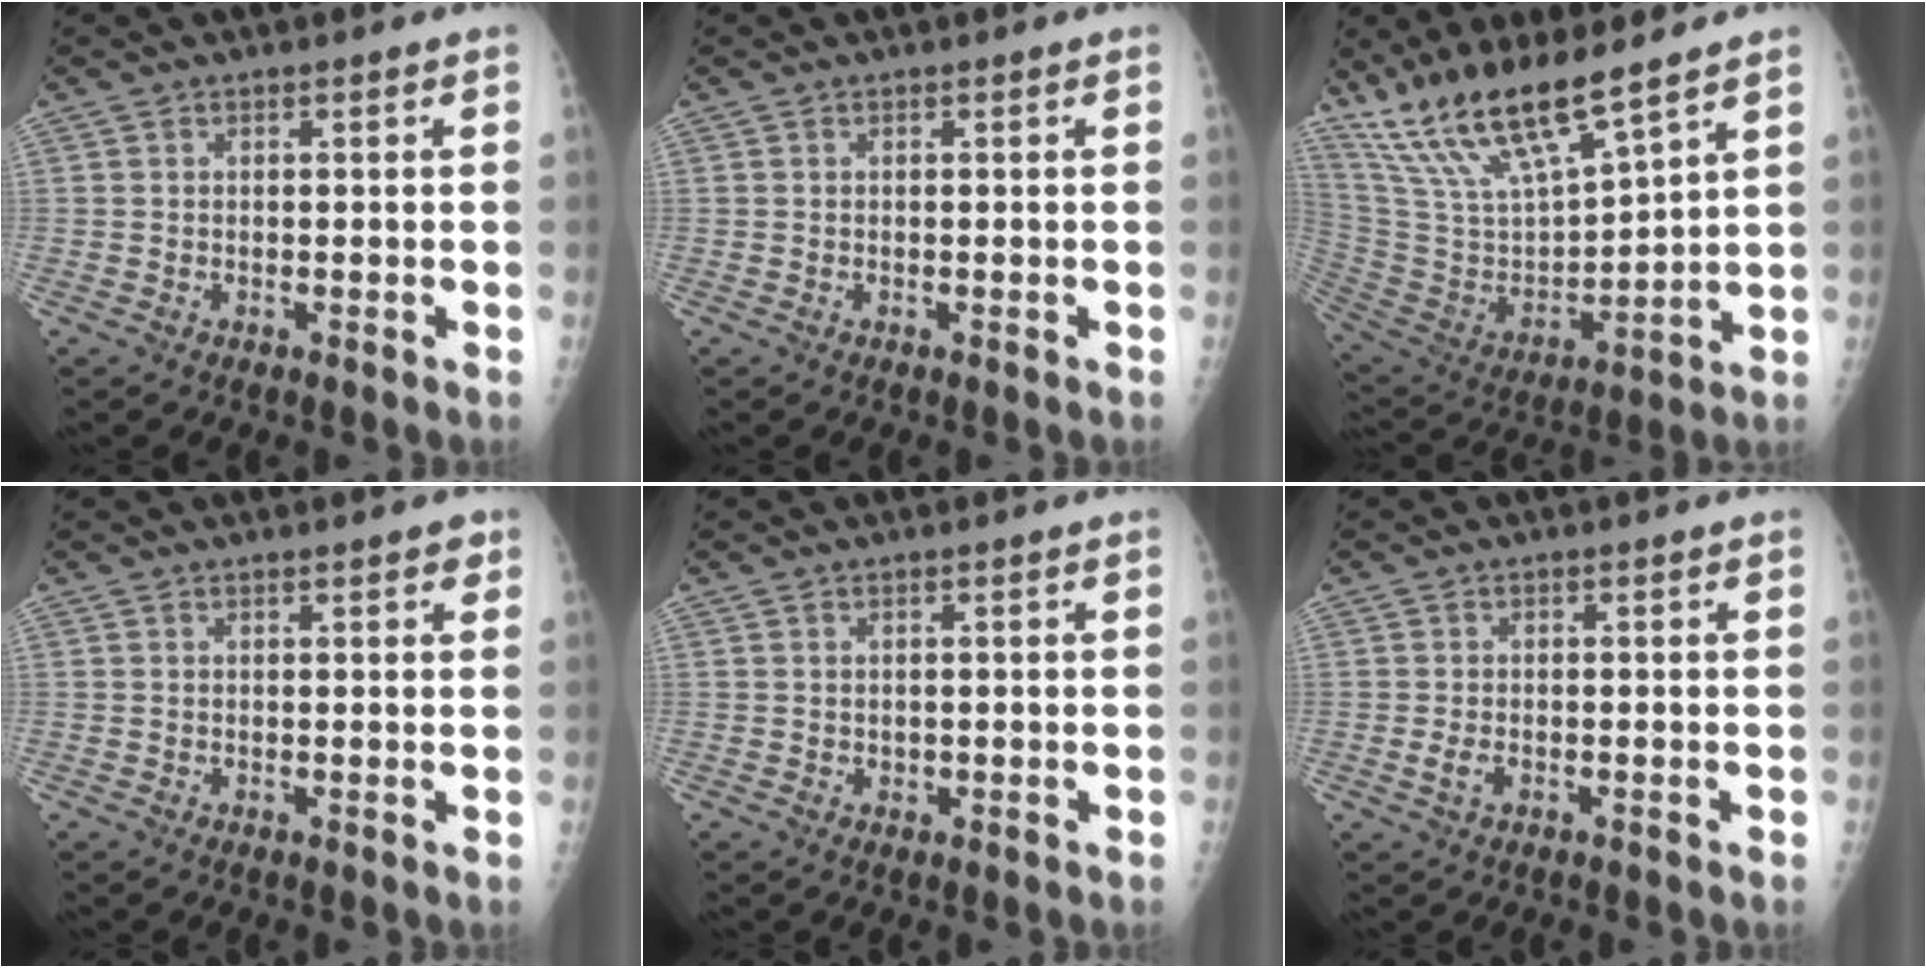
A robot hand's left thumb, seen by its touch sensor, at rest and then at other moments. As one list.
[{"total": 0.0}, {"total": 17.9, "force": [13.8, 3.9, 10.8], "torque": [-0.190, -0.062, 0.280]}, {"total": 1.9, "force": [1.3, 0.8, 1.1], "torque": [-0.002, -0.003, 0.012]}, {"total": 0.8, "force": [0.3, 0.7, 0.3], "torque": [0.001, -0.001, 0.003]}, {"total": 1.9, "force": [-0.4, 1.2, 1.5], "torque": [-0.029, -0.002, -0.010]}]